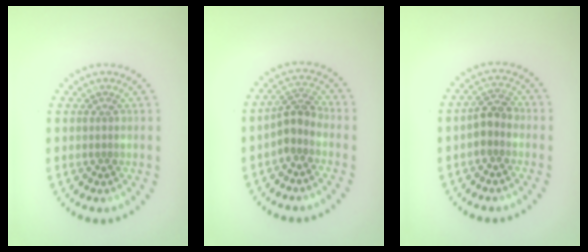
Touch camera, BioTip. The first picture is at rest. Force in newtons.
{"total": 2.5, "press": 2.0, "slide": 1.6}
{"total": 2.4, "press": 2.1, "slide": 1.0}